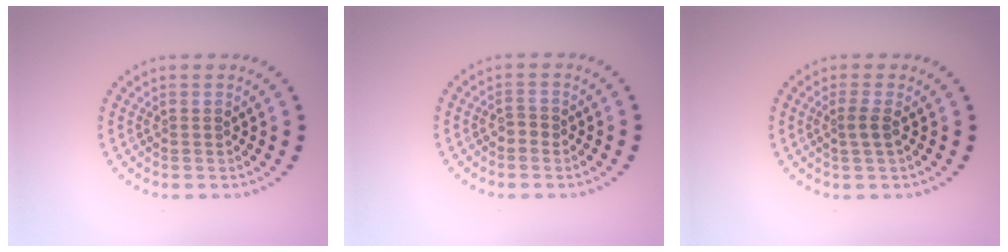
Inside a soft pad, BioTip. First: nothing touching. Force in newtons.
{"total": 0.9, "press": 0.8, "slide": 0.3}
{"total": 1.4, "press": 1.2, "slide": 0.8}